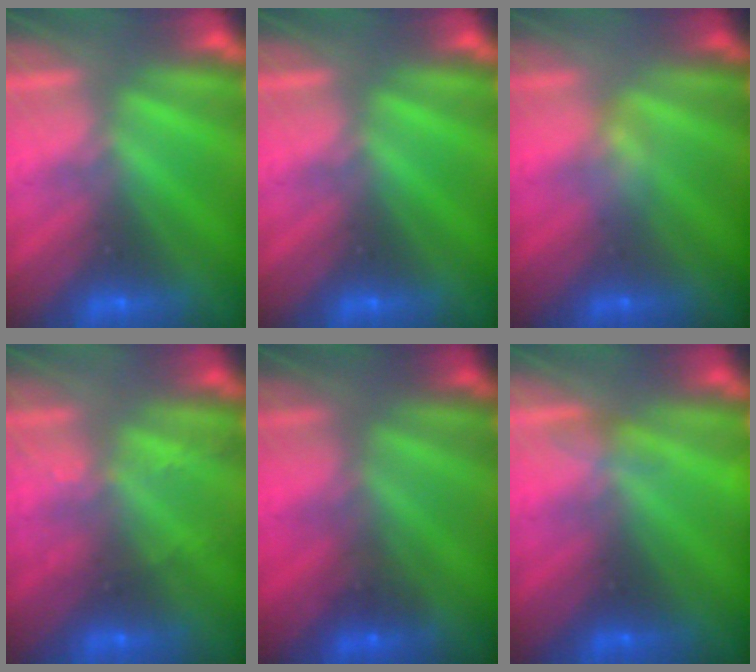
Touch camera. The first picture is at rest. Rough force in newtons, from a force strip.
{"total": 0.0}
{"total": 2.3}
{"total": 2.1}
{"total": 1.2}
{"total": 3.3}